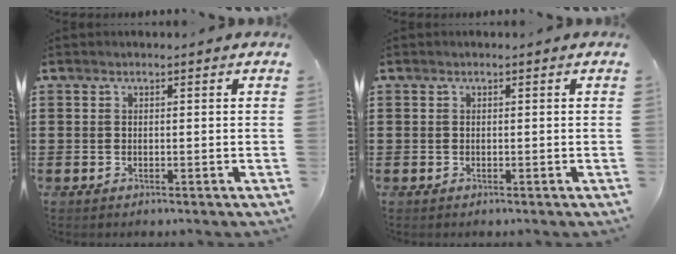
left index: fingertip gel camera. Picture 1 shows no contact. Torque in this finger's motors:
{"motor_torque": [0.00, 0.00, 0.00, -0.01]}